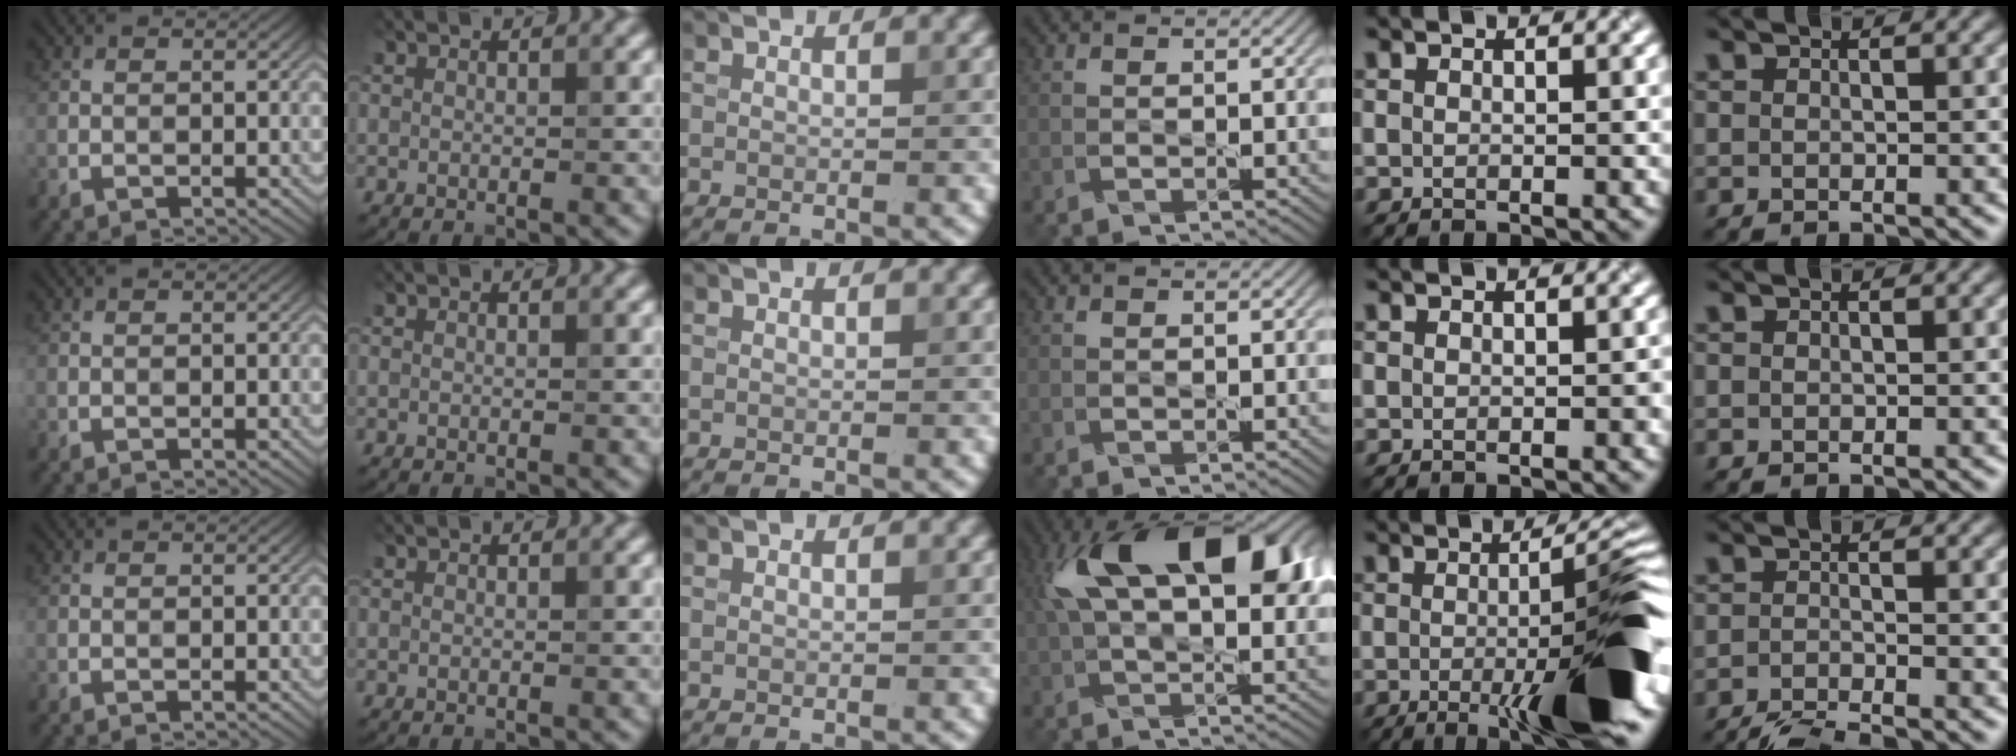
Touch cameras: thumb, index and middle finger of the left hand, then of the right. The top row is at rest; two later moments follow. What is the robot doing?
{"motion": "squeeze", "object": "paper clamp"}